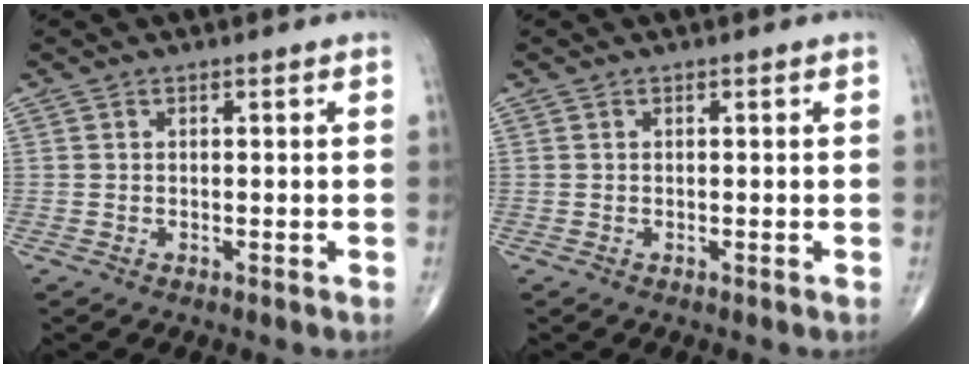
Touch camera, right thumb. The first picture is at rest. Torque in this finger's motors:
{"motor_torque": [0.00, 0.00, 0.00, 0.00, 0.00]}